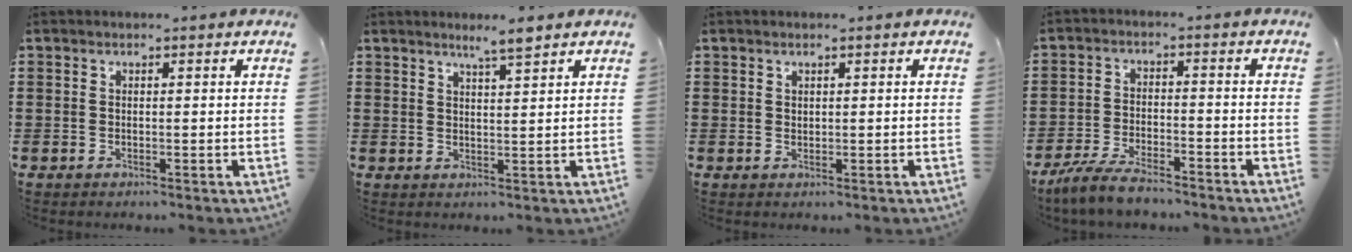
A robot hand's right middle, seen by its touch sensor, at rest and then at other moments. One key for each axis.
{"total": 3.4, "fx": 2.8, "fy": 0.3, "fz": 1.9, "tx": -0.032, "ty": -0.002, "tz": 0.047}
{"total": 0.7, "fx": 0.5, "fy": 0.5, "fz": 0.2, "tx": -0.005, "ty": 0.001, "tz": 0.010}
{"total": 6.0, "fx": -5.3, "fy": 1.2, "fz": 2.5, "tx": -0.058, "ty": 0.000, "tz": -0.106}